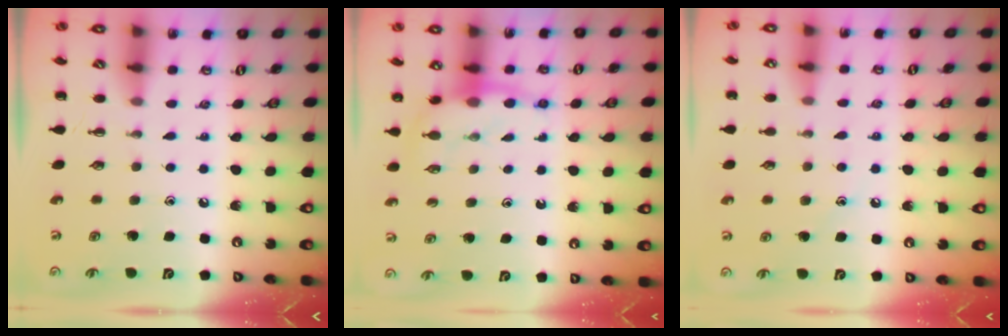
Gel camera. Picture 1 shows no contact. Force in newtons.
{"total": 8.1, "press": 8.0, "slide": 1.2}
{"total": 8.5, "press": 8.4, "slide": 1.7}